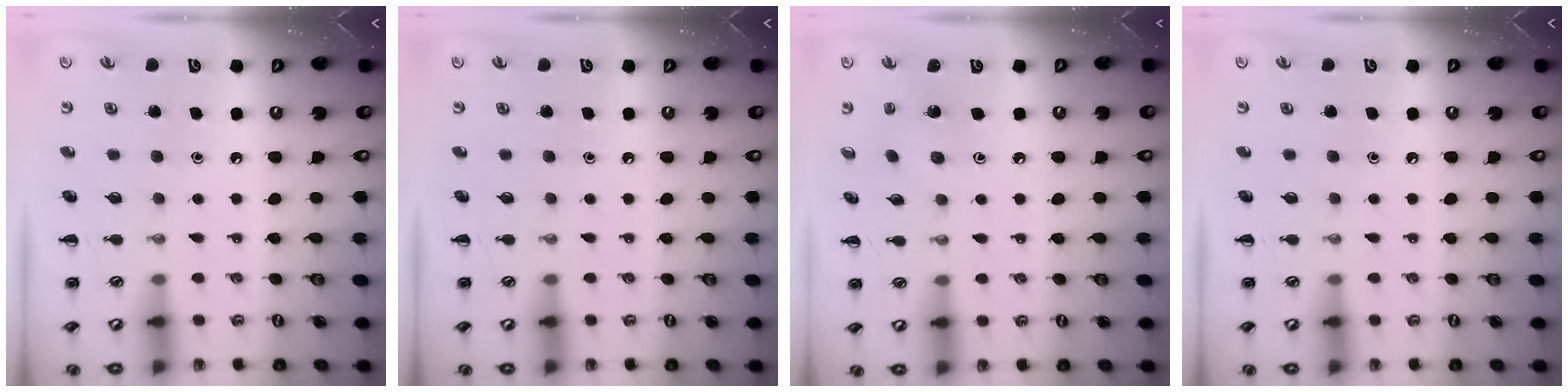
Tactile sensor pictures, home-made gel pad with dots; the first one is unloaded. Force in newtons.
{"total": 0.0}
{"total": 2.3, "press": 2.1, "slide": 0.8}
{"total": 0.0}